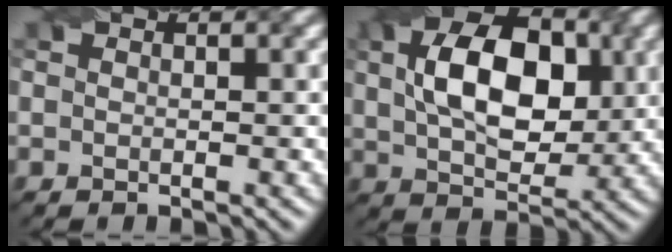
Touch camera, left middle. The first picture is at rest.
{"total": 9.9, "force": [1.8, 6.0, 7.7], "torque": [-0.132, 0.011, 0.029]}